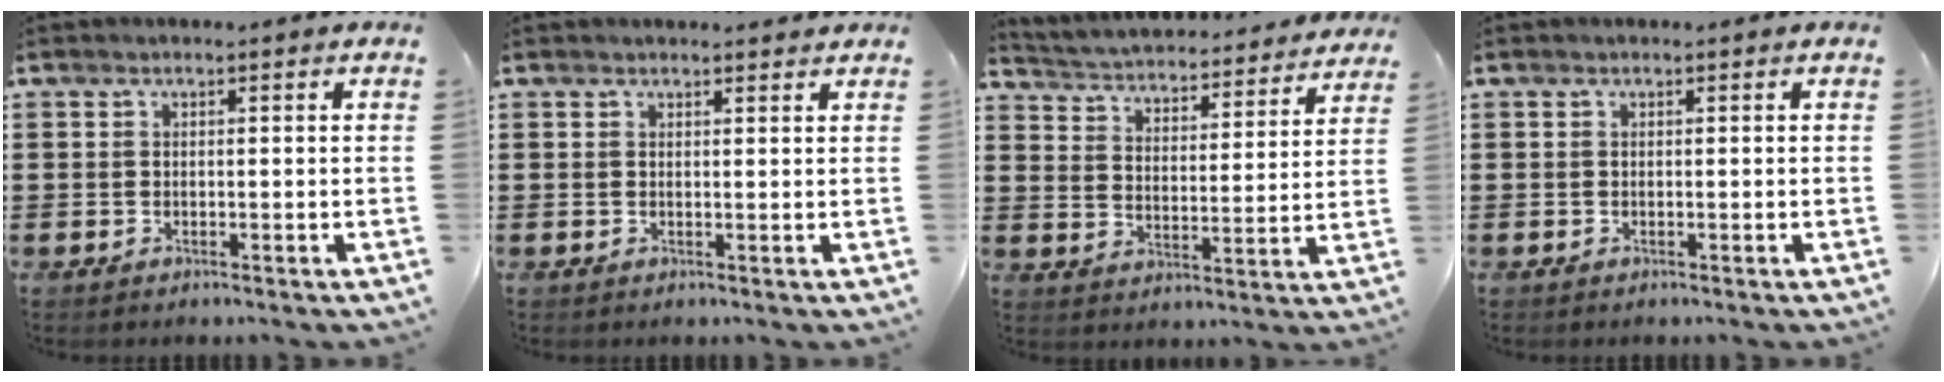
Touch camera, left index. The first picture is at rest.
{"total": 1.0, "force": [0.9, 0.1, 0.1], "torque": [-0.004, -0.001, 0.019]}
{"total": 3.2, "force": [3.2, -0.2, 0.0], "torque": [-0.021, -0.036, 0.045]}
{"total": 0.0}